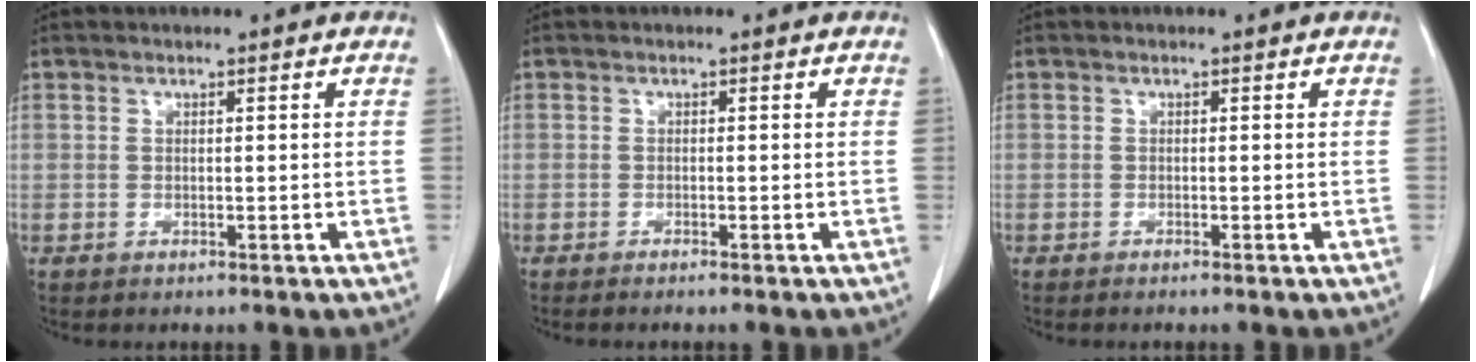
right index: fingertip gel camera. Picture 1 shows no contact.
{"total": 1.7, "force": [-1.4, -0.3, 0.9], "torque": [-0.011, 0.001, -0.019]}
{"total": 1.1, "force": [-0.9, -0.2, 0.5], "torque": [-0.008, 0.000, -0.013]}